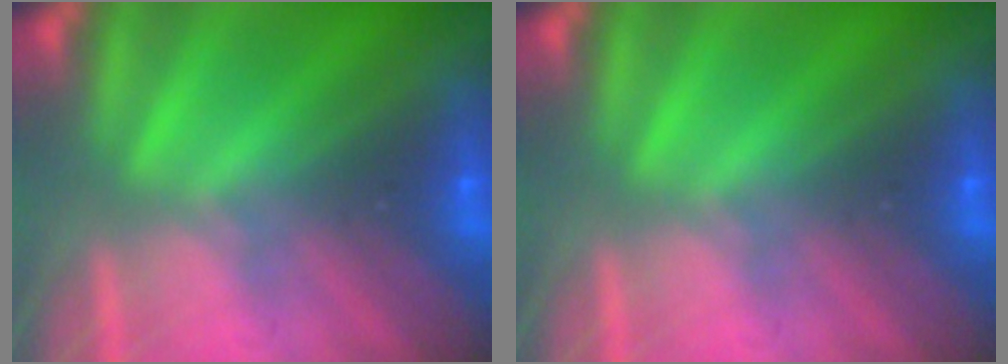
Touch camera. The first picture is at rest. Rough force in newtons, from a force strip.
{"total": 0.0}